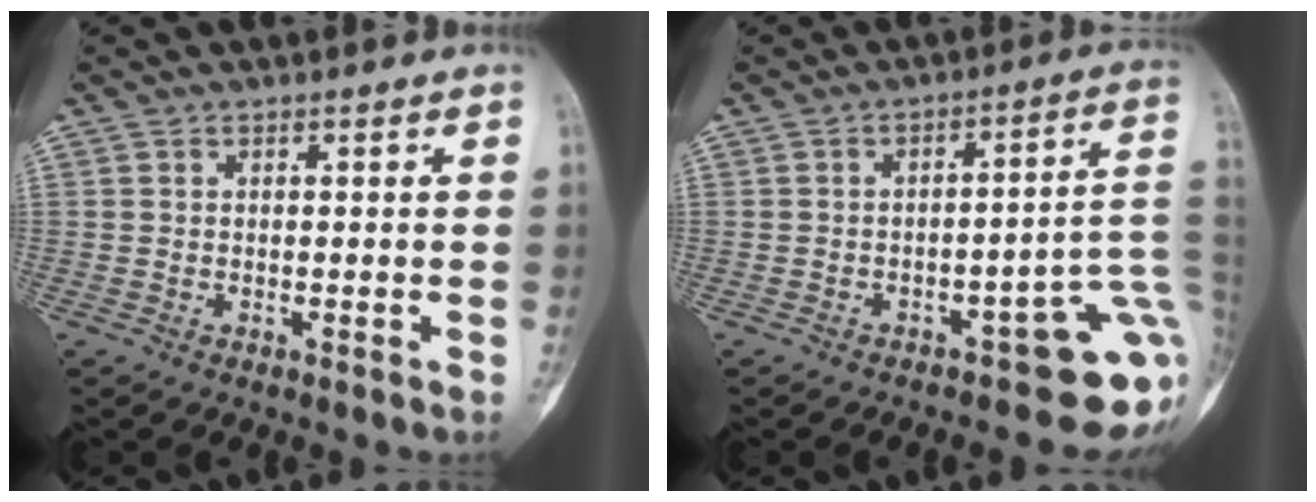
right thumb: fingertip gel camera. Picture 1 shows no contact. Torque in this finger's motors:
{"motor_torque": [1.71, 0.51, 0.66, -1.15, 0.15]}